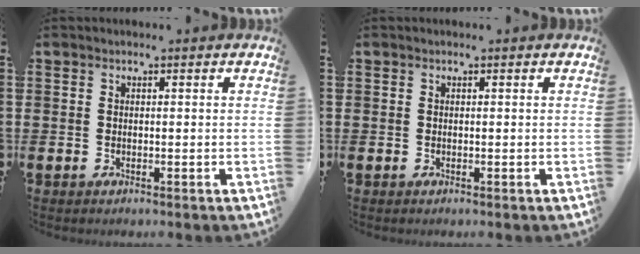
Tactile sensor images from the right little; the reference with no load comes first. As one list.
[{"total": 0.0}]